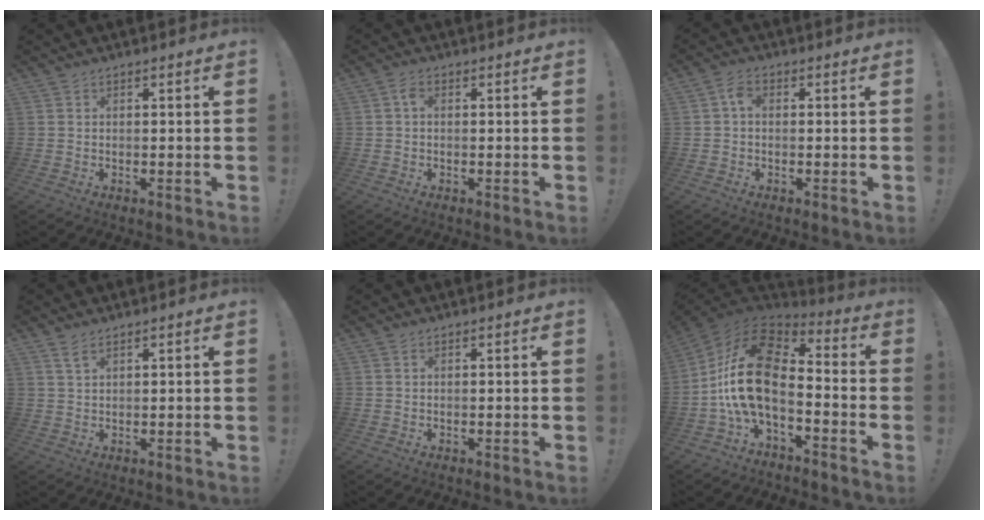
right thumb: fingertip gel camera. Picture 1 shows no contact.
{"total": 2.0, "force": [0.3, 1.3, 1.5], "torque": [-0.025, 0.004, 0.004]}
{"total": 3.5, "force": [0.2, 2.3, 2.6], "torque": [-0.044, 0.010, 0.003]}
{"total": 3.1, "force": [2.2, 1.1, 2.0], "torque": [-0.036, -0.007, 0.040]}
{"total": 0.7, "force": [0.5, 0.3, 0.2], "torque": [0.001, -0.002, 0.009]}
{"total": 17.2, "force": [-1.3, 9.4, 14.3], "torque": [-0.290, 0.006, -0.018]}